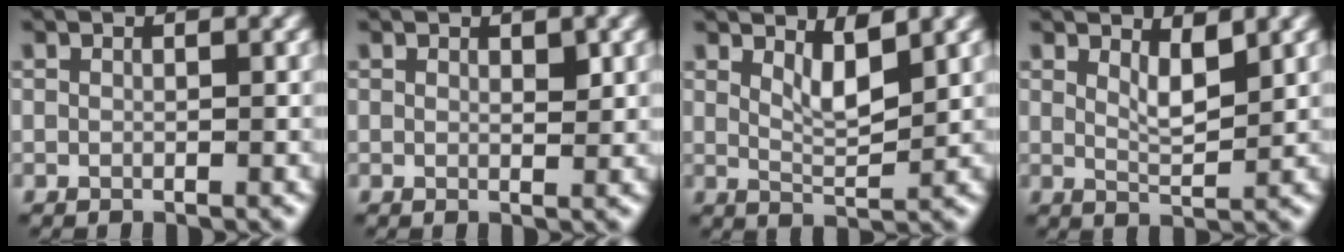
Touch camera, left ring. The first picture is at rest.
{"total": 1.1, "force": [0.5, 0.4, 0.9], "torque": [-0.013, -0.005, 0.010]}
{"total": 2.8, "force": [1.6, 0.7, 2.2], "torque": [-0.040, -0.010, 0.033]}
{"total": 2.5, "force": [1.4, 0.6, 1.9], "torque": [-0.033, -0.008, 0.027]}